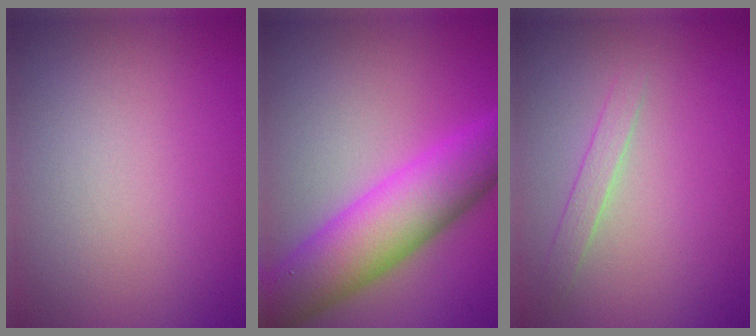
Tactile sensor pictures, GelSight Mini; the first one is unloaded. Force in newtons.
{"total": 8.5, "press": 8.5, "slide": 0.1}
{"total": 1.4, "press": 1.4, "slide": 0.0}